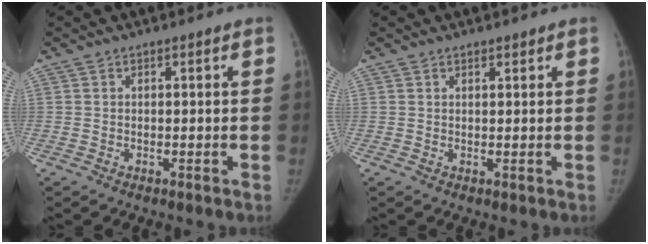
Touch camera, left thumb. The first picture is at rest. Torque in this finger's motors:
{"motor_torque": [-0.17, -0.03, 0.10, 0.25, -0.07]}